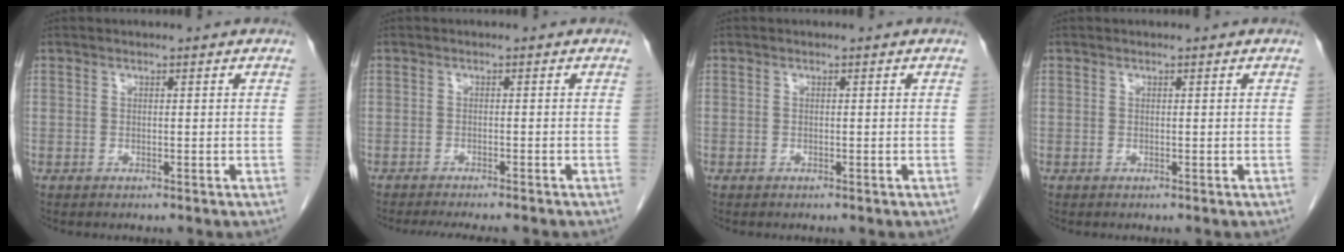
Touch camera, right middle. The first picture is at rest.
{"total": 8.1, "force": [-7.1, 1.2, 3.6], "torque": [-0.049, -0.015, -0.094]}
{"total": 0.0}
{"total": 0.0}